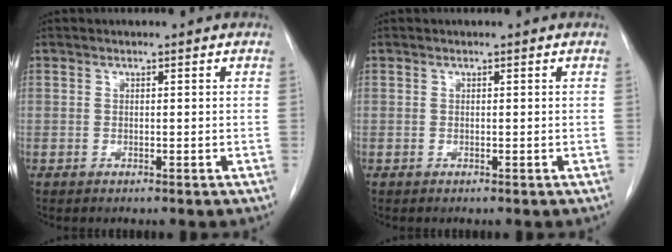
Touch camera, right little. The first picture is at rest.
{"total": 0.0}